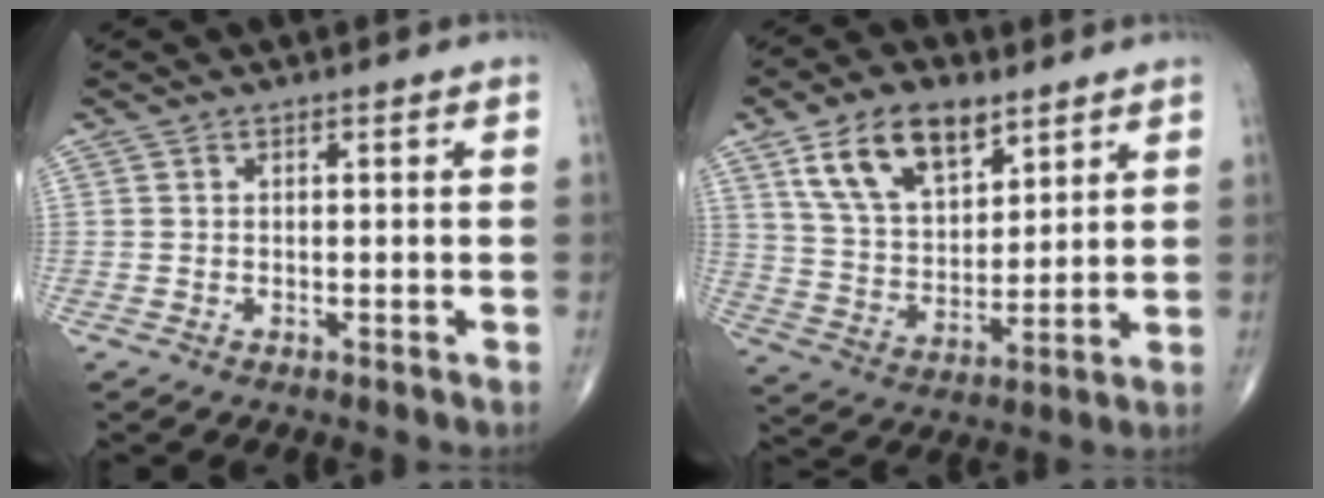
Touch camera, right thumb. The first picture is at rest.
{"total": 15.0, "force": [8.2, 8.3, 9.4], "torque": [-0.140, -0.030, 0.159]}